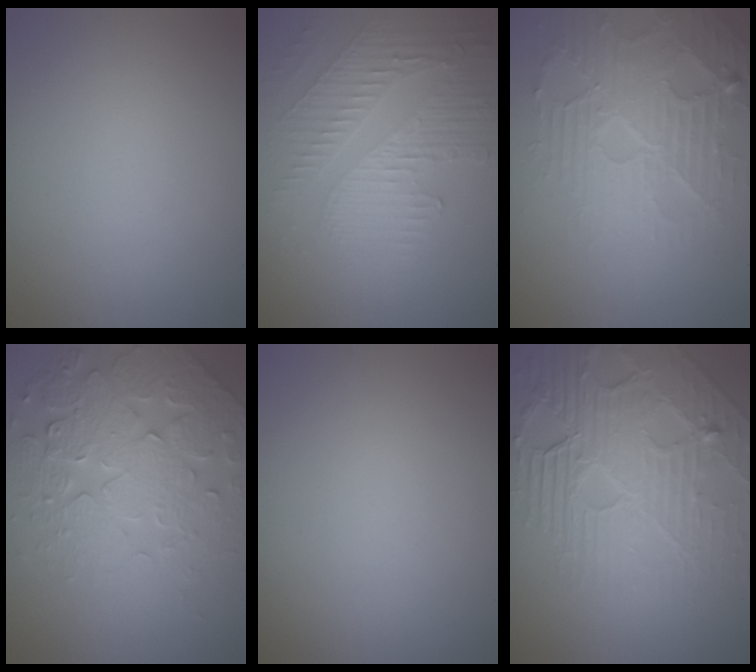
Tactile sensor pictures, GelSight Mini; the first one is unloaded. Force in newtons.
{"total": 3.9, "press": 3.5, "slide": 1.7}
{"total": 4.6, "press": 4.3, "slide": 1.7}
{"total": 6.4, "press": 5.5, "slide": 3.4}
{"total": 0.0}
{"total": 8.6, "press": 5.8, "slide": 6.4}